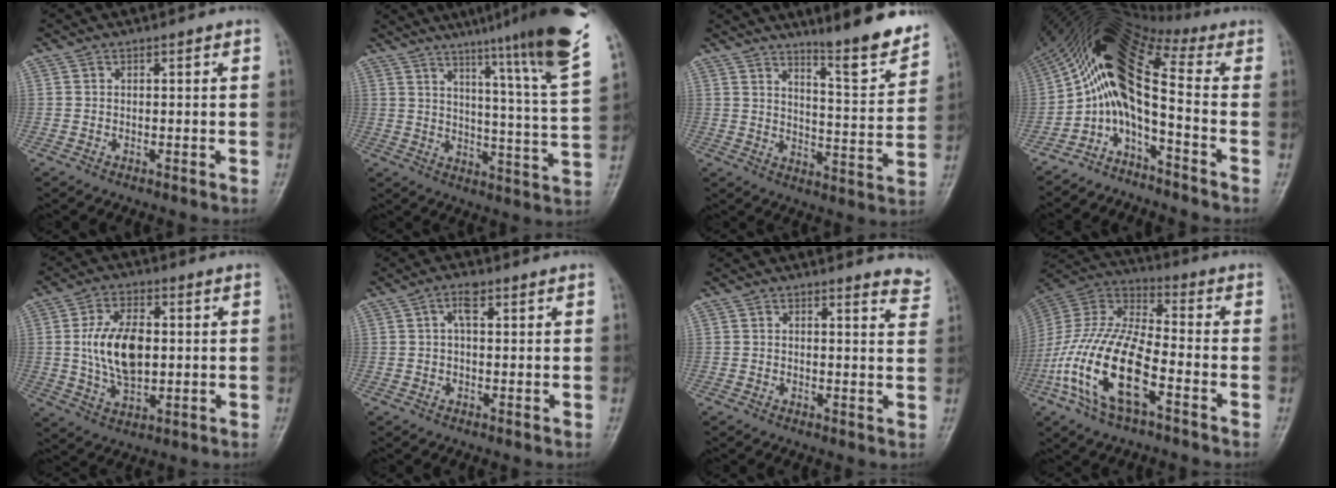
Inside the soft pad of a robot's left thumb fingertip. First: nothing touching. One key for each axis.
{"total": 20.7, "fx": 14.4, "fy": 0.1, "fz": 14.9, "tx": -0.195, "ty": -0.081, "tz": 0.192}
{"total": 11.7, "fx": 9.5, "fy": 1.2, "fz": 6.7, "tx": -0.079, "ty": -0.075, "tz": 0.144}
{"total": 11.8, "fx": -2.4, "fy": 4.2, "fz": 10.7, "tx": -0.202, "ty": 0.098, "tz": -0.056}
{"total": 11.4, "fx": 1.1, "fy": 6.2, "fz": 9.5, "tx": -0.170, "ty": -0.003, "tz": 0.027}
{"total": 2.9, "fx": 1.2, "fy": 1.3, "fz": 2.4, "tx": -0.041, "ty": 0.006, "tz": 0.021}
{"total": 4.3, "fx": 4.1, "fy": 0.7, "fz": 0.9, "tx": 0.001, "ty": -0.034, "tz": 0.026}
{"total": 18.4, "fx": -6.8, "fy": 7.6, "fz": 15.3, "tx": -0.322, "ty": 0.030, "tz": -0.131}